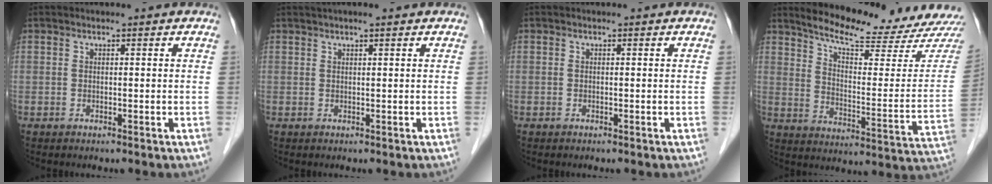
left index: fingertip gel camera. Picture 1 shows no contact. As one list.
[{"total": 3.0, "force": [2.3, 0.0, 1.9], "torque": [-0.023, 0.024, 0.036]}, {"total": 0.0}, {"total": 19.0, "force": [18.0, 0.3, 6.0], "torque": [-0.096, -0.089, 0.238]}]